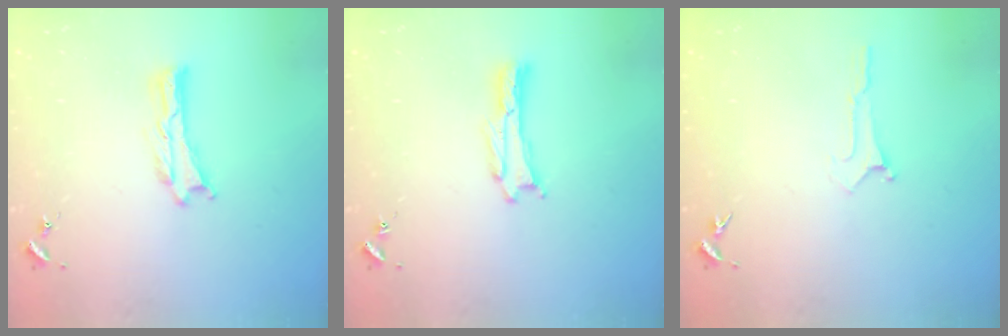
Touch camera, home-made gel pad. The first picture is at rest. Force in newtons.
{"total": 0.0}
{"total": 0.0}